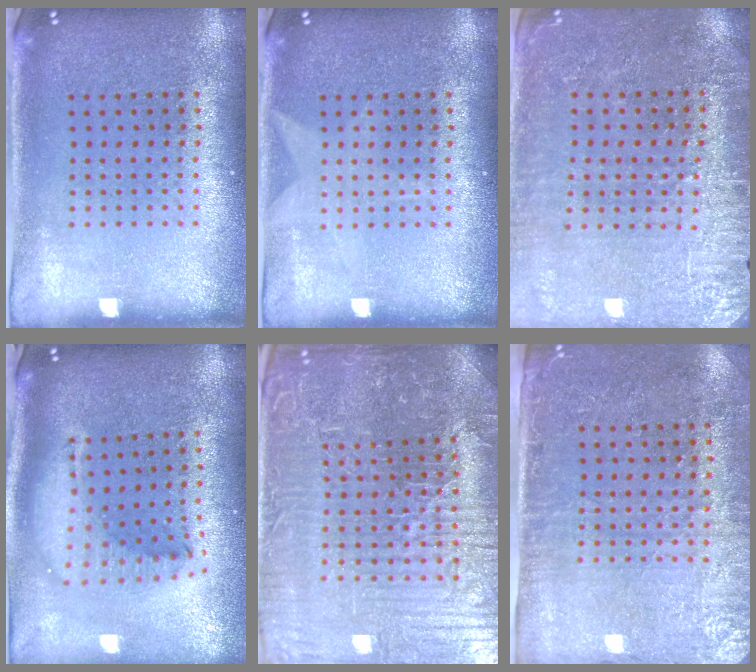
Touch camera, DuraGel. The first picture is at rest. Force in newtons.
{"total": 0.9, "press": 0.9, "slide": 0.2}
{"total": 3.0, "press": 2.8, "slide": 0.8}
{"total": 2.2, "press": 1.7, "slide": 1.4}
{"total": 5.5, "press": 5.2, "slide": 1.5}
{"total": 3.0, "press": 2.6, "slide": 1.4}